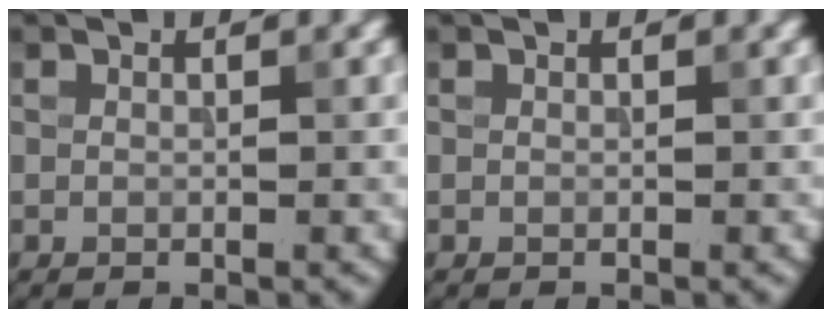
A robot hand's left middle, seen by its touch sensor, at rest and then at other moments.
{"total": 0.0}